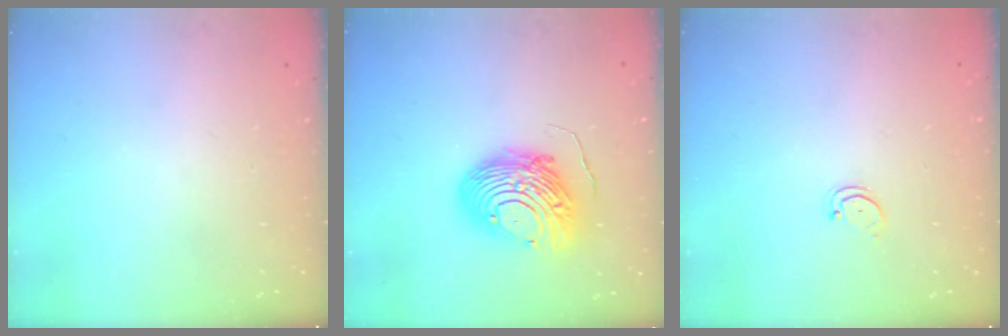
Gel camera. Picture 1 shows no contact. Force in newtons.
{"total": 15.1, "press": 15.1, "slide": 1.6}
{"total": 1.5, "press": 1.5, "slide": 0.3}